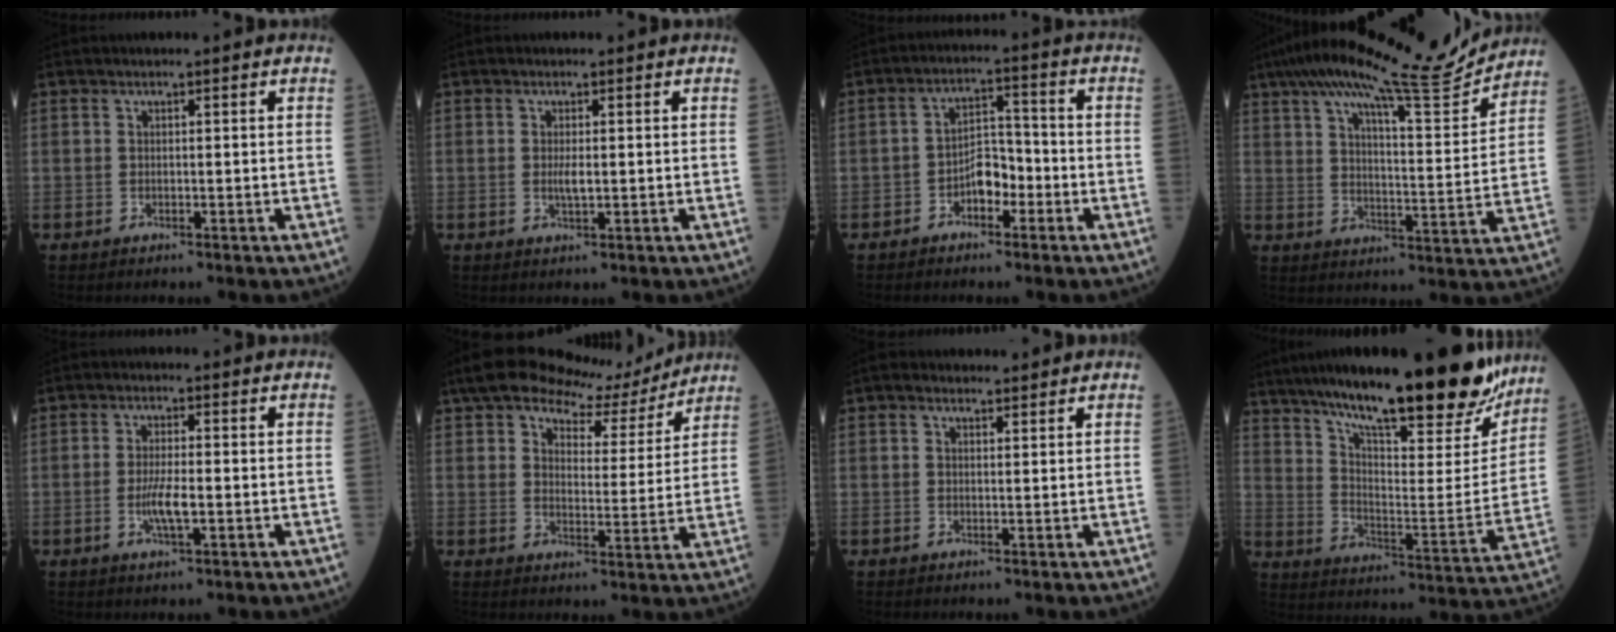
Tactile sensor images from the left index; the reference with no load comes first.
{"total": 1.8, "force": [0.0, 0.5, 1.8], "torque": [-0.040, -0.002, 0.001]}
{"total": 5.0, "force": [-2.4, 2.6, 3.6], "torque": [-0.062, 0.015, -0.046]}
{"total": 19.1, "force": [16.6, 1.3, 9.2], "torque": [-0.154, -0.001, 0.239]}
{"total": 4.2, "force": [-1.1, 0.7, 4.0], "torque": [-0.084, -0.004, -0.019]}
{"total": 12.7, "force": [10.9, 4.3, 4.8], "torque": [-0.073, 0.016, 0.151]}
{"total": 1.4, "force": [1.2, 0.8, 0.3], "torque": [-0.013, 0.010, 0.017]}
{"total": 28.5, "force": [22.7, 4.9, 16.7], "torque": [-0.262, -0.021, 0.322]}